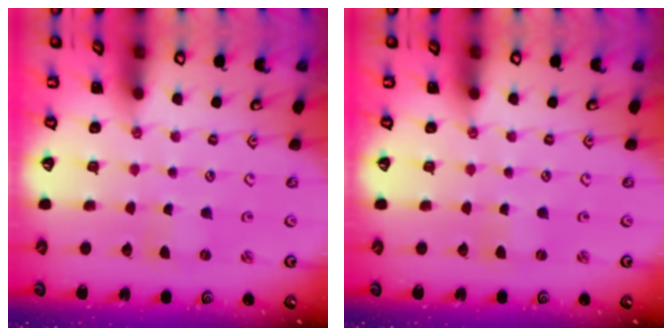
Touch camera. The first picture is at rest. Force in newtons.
{"total": 0.0}